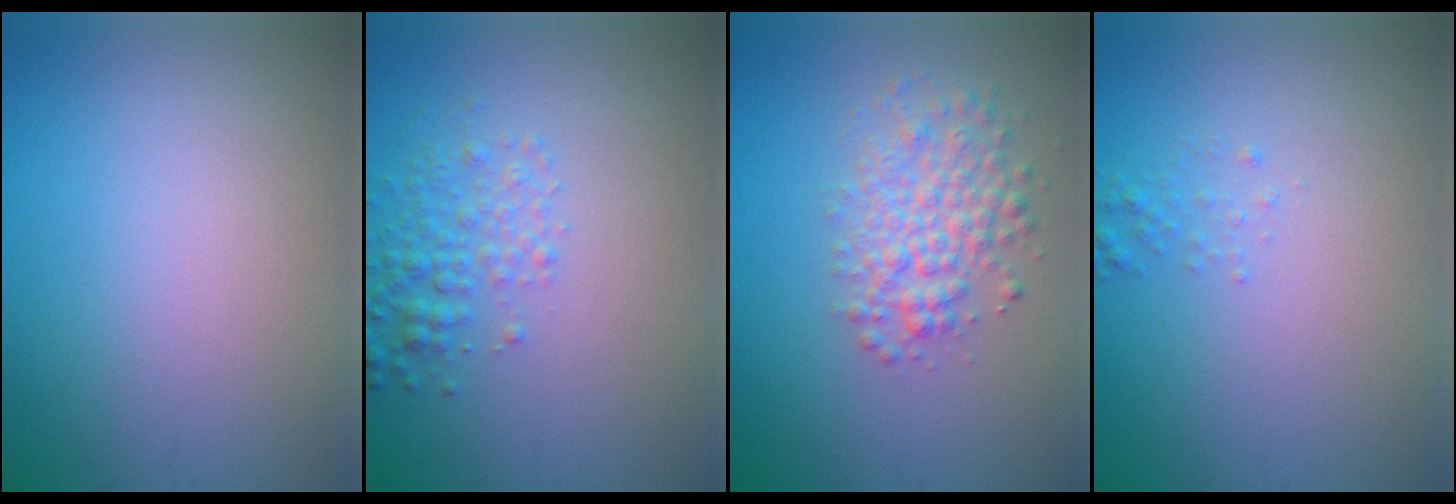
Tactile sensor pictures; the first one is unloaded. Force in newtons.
{"total": 2.6, "press": 2.6, "slide": 0.1}
{"total": 3.8, "press": 3.8, "slide": 0.1}
{"total": 0.8, "press": 0.8, "slide": 0.1}